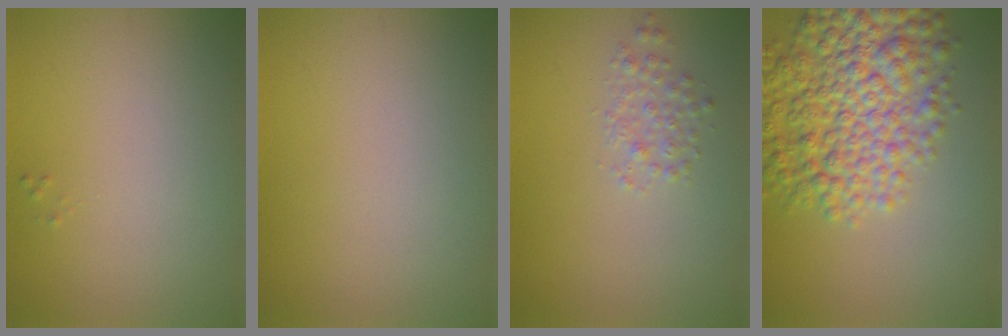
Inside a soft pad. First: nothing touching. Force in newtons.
{"total": 0.0}
{"total": 1.6, "press": 1.6, "slide": 0.0}
{"total": 8.7, "press": 8.7, "slide": 0.3}